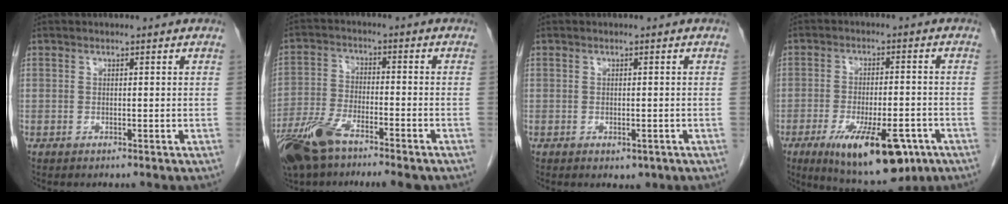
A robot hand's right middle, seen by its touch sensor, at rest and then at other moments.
{"total": 13.1, "force": [-9.4, 3.7, 8.4], "torque": [-0.172, -0.018, -0.168]}
{"total": 1.7, "force": [-0.8, 1.0, 1.1], "torque": [-0.010, 0.000, -0.002]}
{"total": 14.6, "force": [-7.8, 4.9, 11.3], "torque": [-0.168, -0.013, -0.109]}